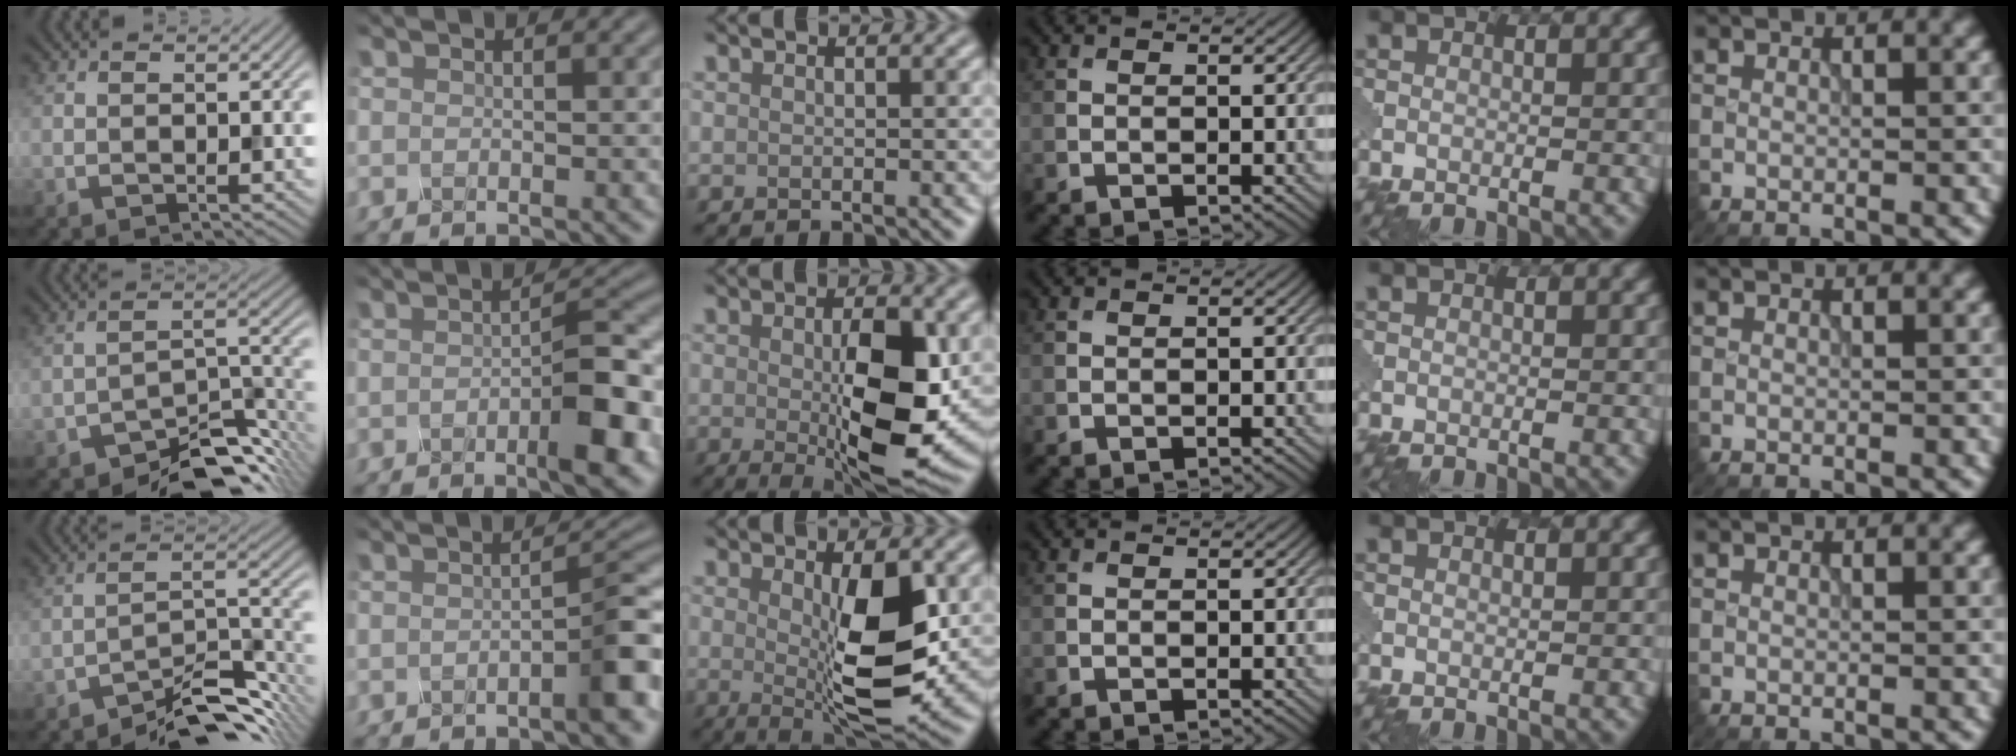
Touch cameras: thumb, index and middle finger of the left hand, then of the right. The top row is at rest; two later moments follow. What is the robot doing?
{"motion": "press", "object": "mechanical pencil"}